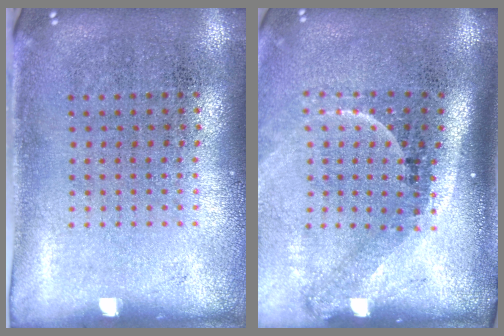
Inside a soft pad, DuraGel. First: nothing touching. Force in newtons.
{"total": 2.2, "press": 1.5, "slide": 1.7}